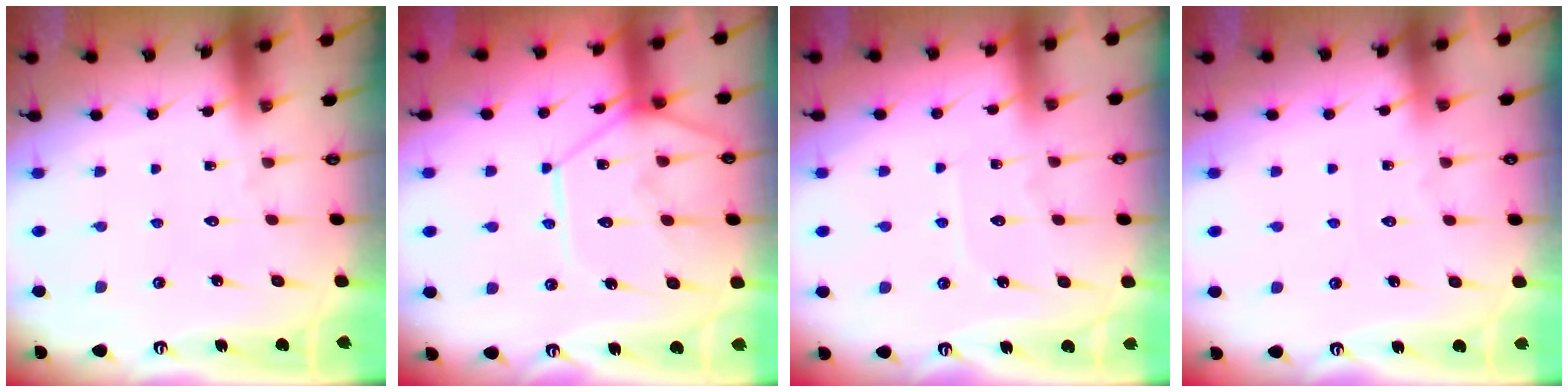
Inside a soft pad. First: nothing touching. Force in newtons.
{"total": 13.6, "press": 13.5, "slide": 1.7}
{"total": 5.1, "press": 5.0, "slide": 0.6}
{"total": 2.2, "press": 2.2, "slide": 0.4}